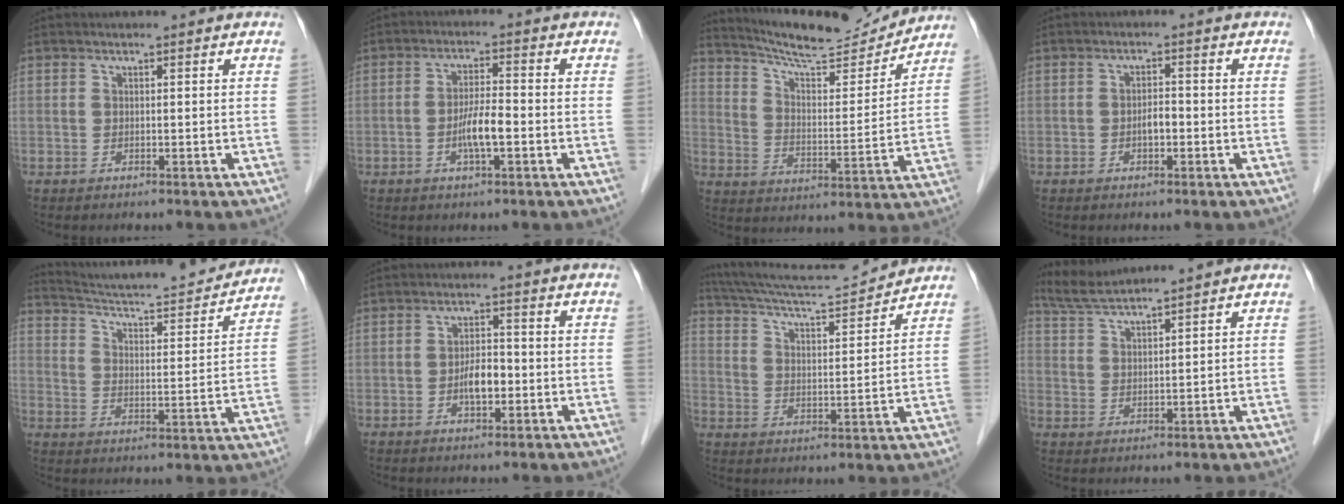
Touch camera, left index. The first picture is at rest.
{"total": 4.9, "force": [-1.5, 0.8, 4.5], "torque": [-0.089, -0.003, -0.028]}
{"total": 16.0, "force": [15.2, 1.4, 4.8], "torque": [-0.085, -0.012, 0.232]}
{"total": 2.2, "force": [-0.9, 0.9, 1.8], "torque": [-0.027, 0.002, -0.016]}
{"total": 21.6, "force": [20.3, 1.8, 7.2], "torque": [-0.116, -0.026, 0.278]}
{"total": 4.0, "force": [-1.3, 1.8, 3.4], "torque": [-0.061, 0.002, -0.024]}
{"total": 13.5, "force": [13.0, -0.6, 3.6], "torque": [-0.075, -0.001, 0.211]}
{"total": 6.2, "force": [5.8, -1.0, 2.0], "torque": [-0.047, 0.019, 0.114]}